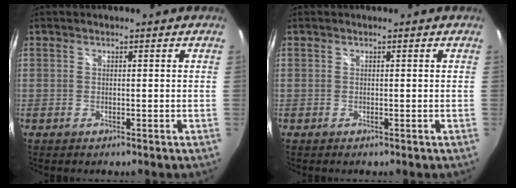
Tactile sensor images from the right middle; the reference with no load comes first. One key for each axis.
{"total": 0.0}